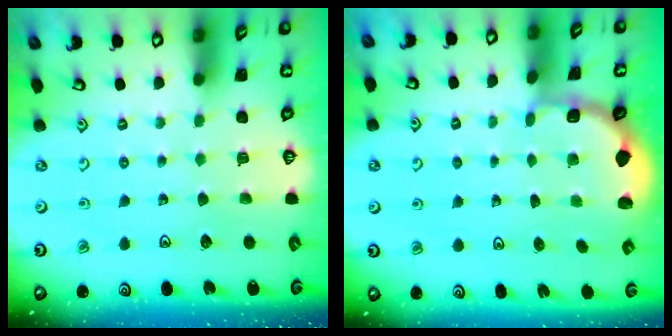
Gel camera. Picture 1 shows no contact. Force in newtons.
{"total": 1.8, "press": 1.7, "slide": 0.7}